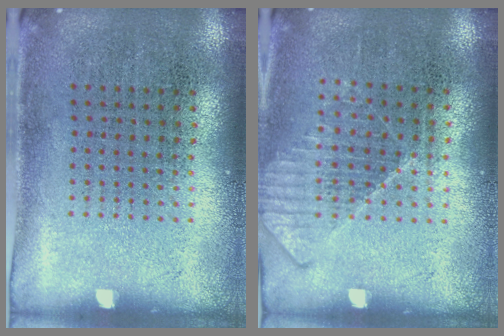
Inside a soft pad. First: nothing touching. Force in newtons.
{"total": 1.3, "press": 1.2, "slide": 0.4}